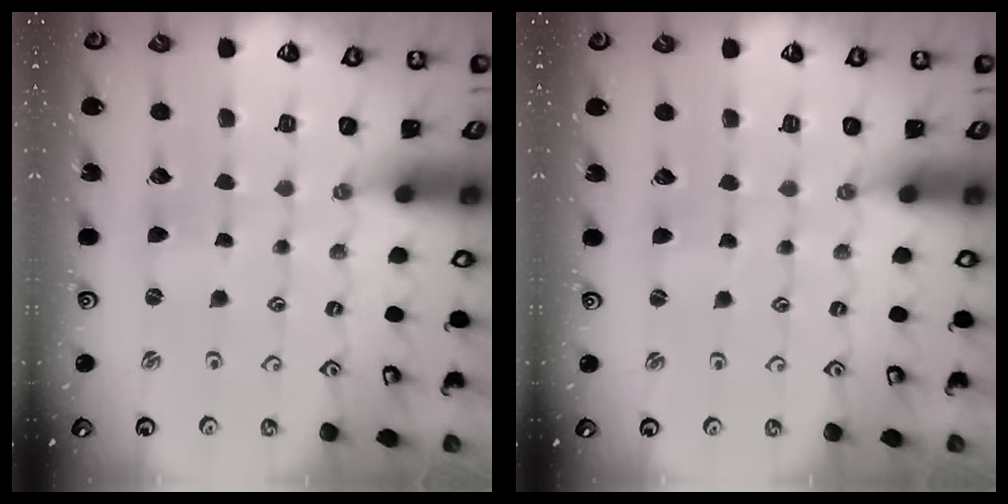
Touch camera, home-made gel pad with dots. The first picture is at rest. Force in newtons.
{"total": 1.4, "press": 1.3, "slide": 0.3}